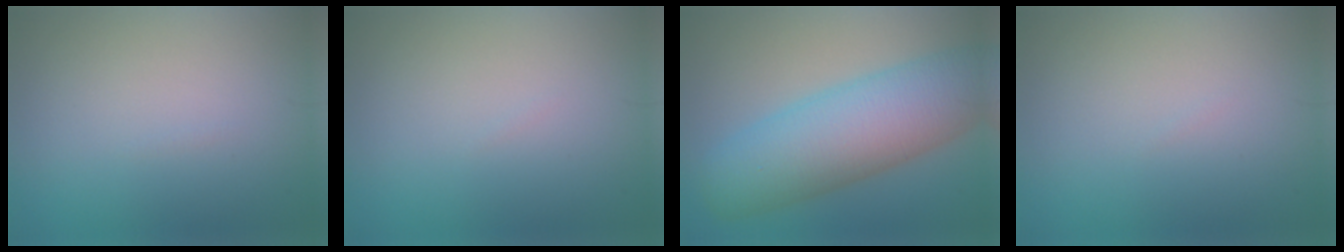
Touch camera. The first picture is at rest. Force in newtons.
{"total": 0.0}
{"total": 9.9, "press": 9.9, "slide": 0.4}
{"total": 0.0}